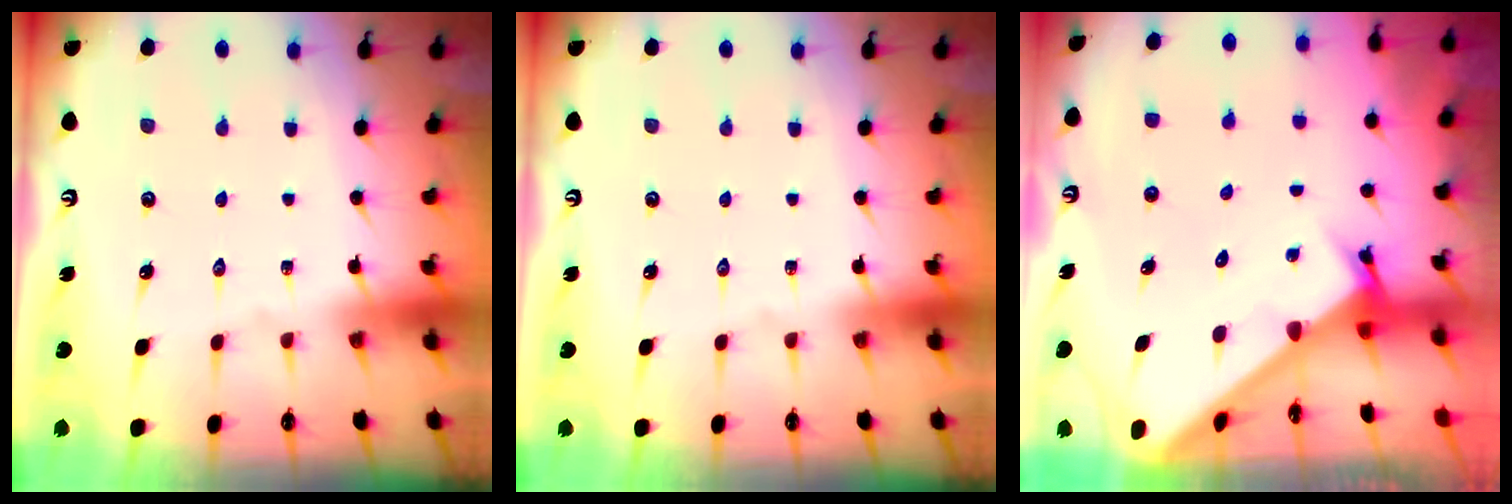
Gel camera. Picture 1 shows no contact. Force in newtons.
{"total": 0.0}
{"total": 2.6, "press": 2.6, "slide": 0.3}